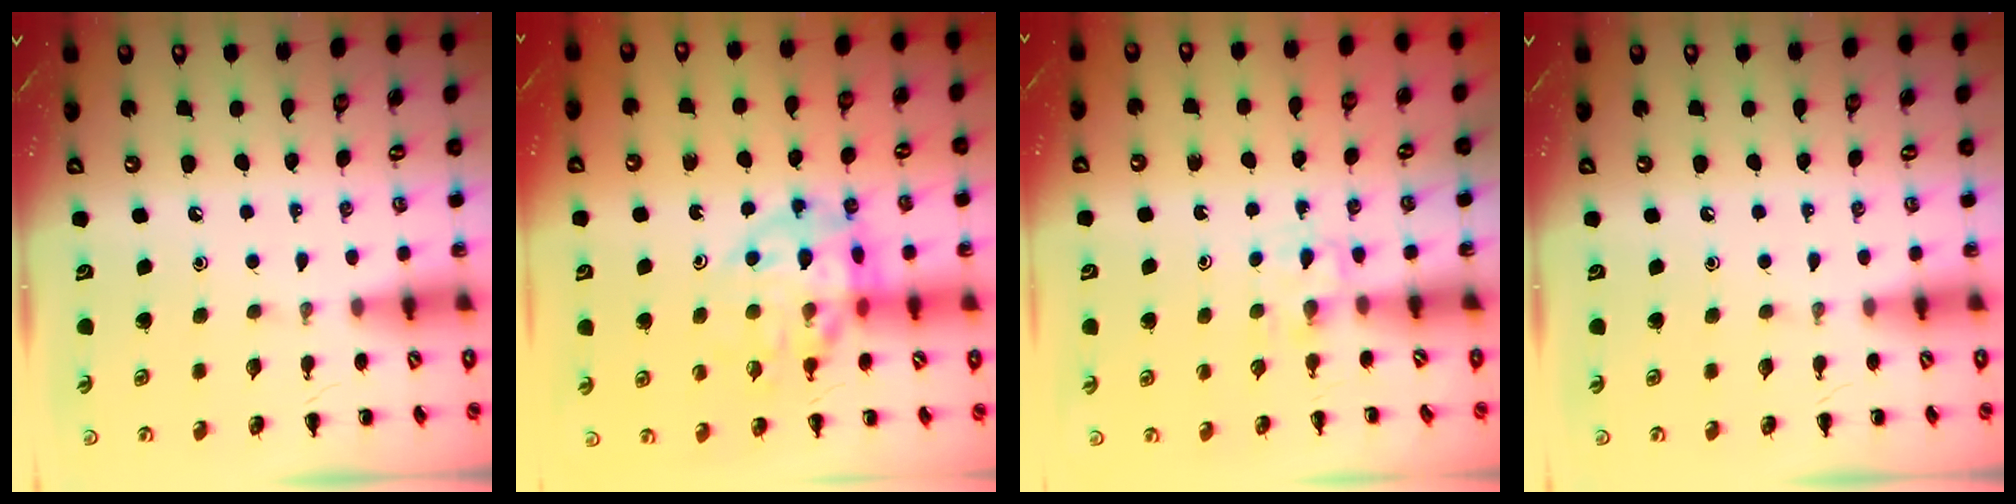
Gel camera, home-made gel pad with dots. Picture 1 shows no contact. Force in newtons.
{"total": 14.7, "press": 14.3, "slide": 3.6}
{"total": 2.8, "press": 2.6, "slide": 1.1}
{"total": 0.0}